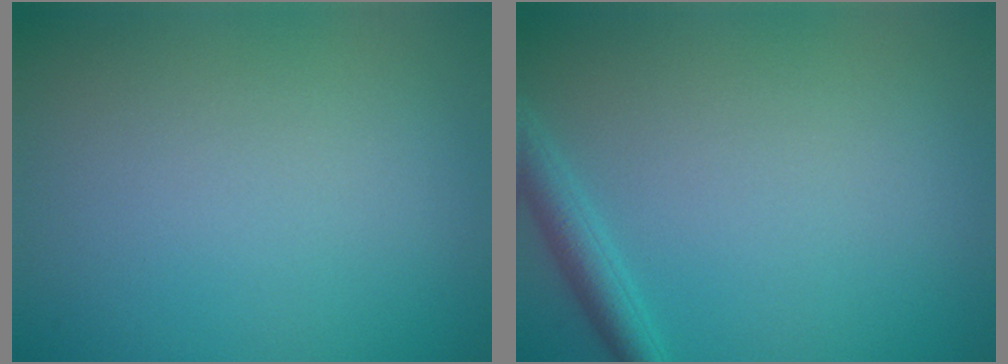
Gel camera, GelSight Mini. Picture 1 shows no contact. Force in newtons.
{"total": 2.1, "press": 2.0, "slide": 0.2}